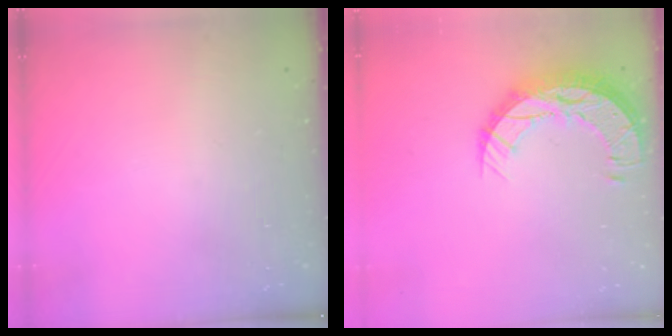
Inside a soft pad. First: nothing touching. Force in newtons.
{"total": 11.7, "press": 11.7, "slide": 0.8}